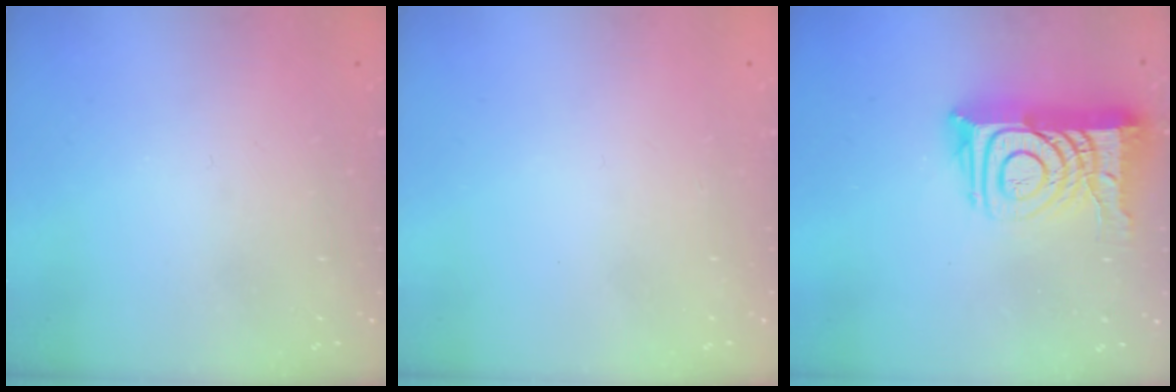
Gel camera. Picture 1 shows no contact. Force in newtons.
{"total": 1.5, "press": 1.5, "slide": 0.1}
{"total": 15.5, "press": 15.4, "slide": 1.5}